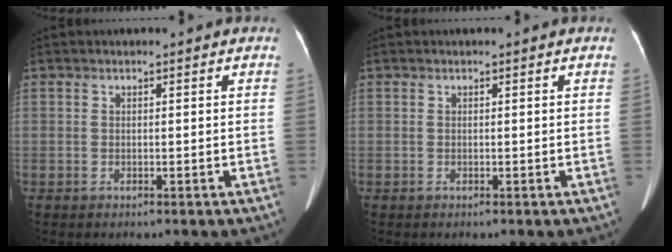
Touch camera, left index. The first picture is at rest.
{"total": 0.0}